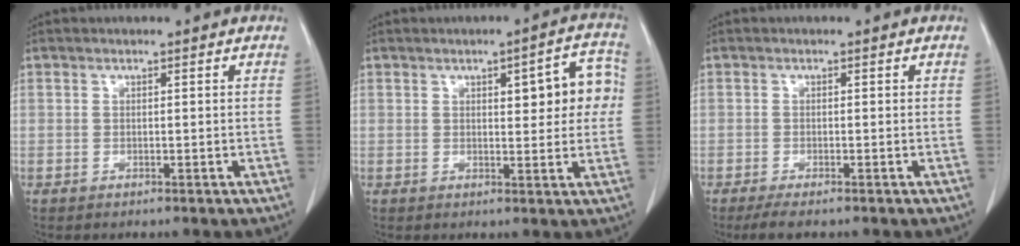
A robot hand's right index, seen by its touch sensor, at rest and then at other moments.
{"total": 7.8, "force": [1.5, 2.4, 7.3], "torque": [-0.084, 0.019, 0.017]}
{"total": 3.2, "force": [-2.4, 0.5, 2.0], "torque": [-0.033, -0.008, -0.039]}